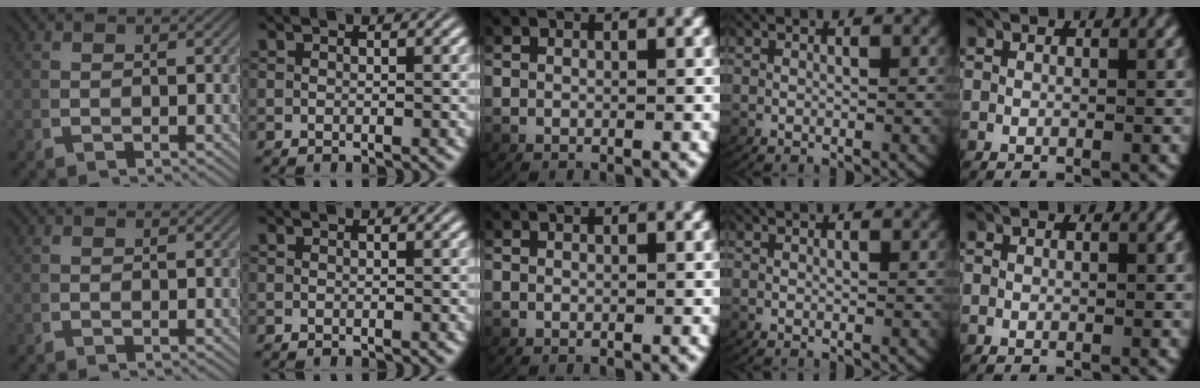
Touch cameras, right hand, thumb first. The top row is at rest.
{}